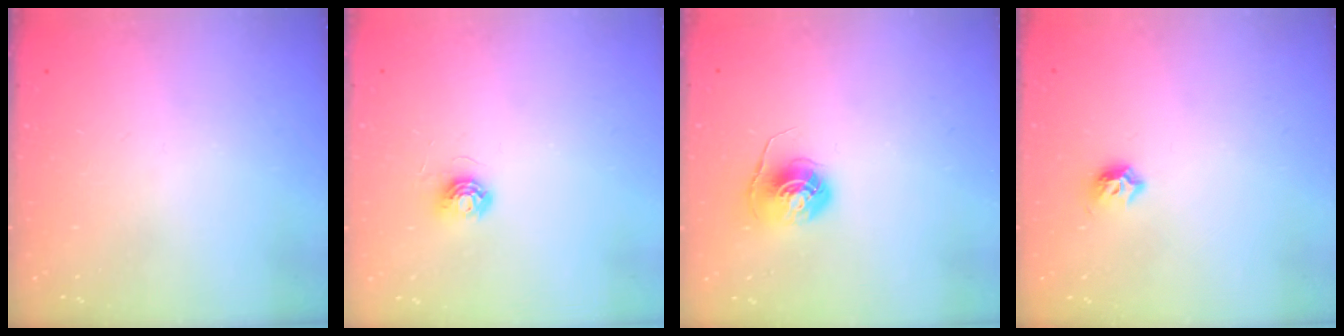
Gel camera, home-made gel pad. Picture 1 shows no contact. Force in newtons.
{"total": 5.4, "press": 5.4, "slide": 0.3}
{"total": 6.0, "press": 6.0, "slide": 0.4}
{"total": 4.3, "press": 4.2, "slide": 1.2}